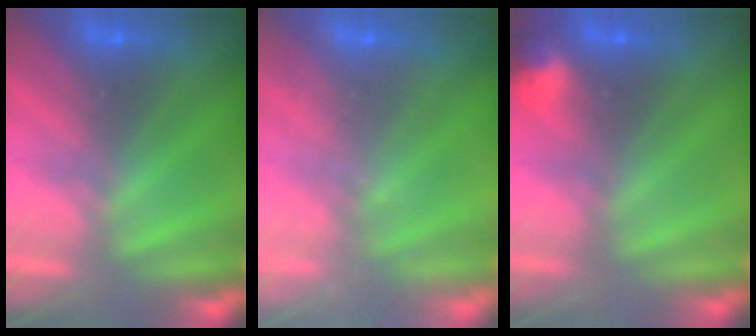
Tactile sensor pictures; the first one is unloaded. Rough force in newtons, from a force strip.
{"total": 2.4}
{"total": 3.0}